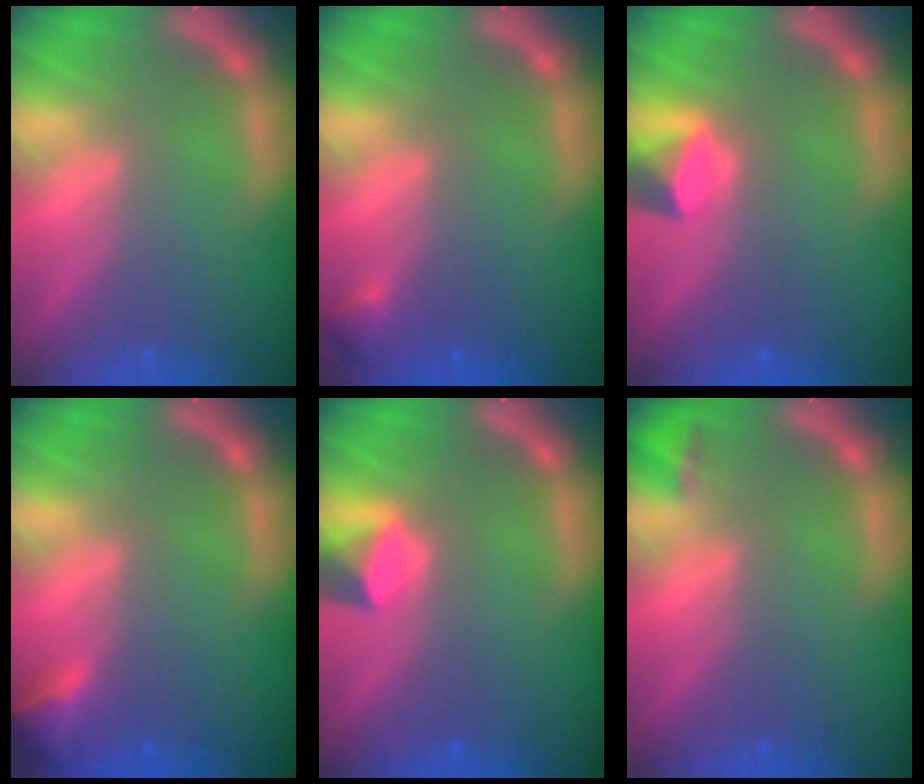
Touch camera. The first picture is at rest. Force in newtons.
{"total": 0.9}
{"total": 2.4}
{"total": 2.4}
{"total": 2.4}
{"total": 1.4}